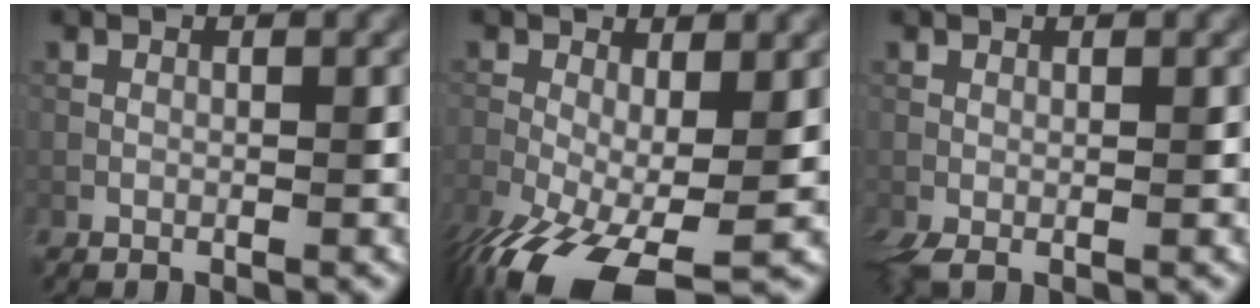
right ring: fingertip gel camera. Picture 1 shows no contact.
{"total": 11.8, "force": [-5.5, 4.5, 9.3], "torque": [-0.191, -0.048, -0.083]}
{"total": 1.9, "force": [-0.2, 0.7, 1.7], "torque": [-0.037, -0.001, -0.005]}